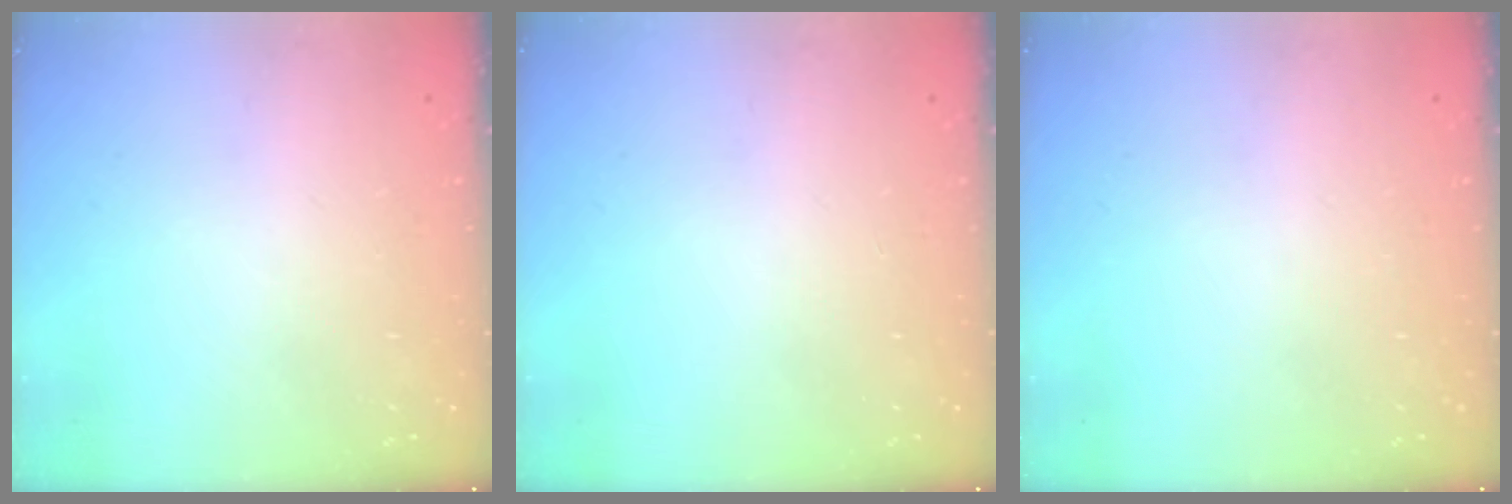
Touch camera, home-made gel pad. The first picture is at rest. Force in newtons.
{"total": 0.0}
{"total": 0.0}